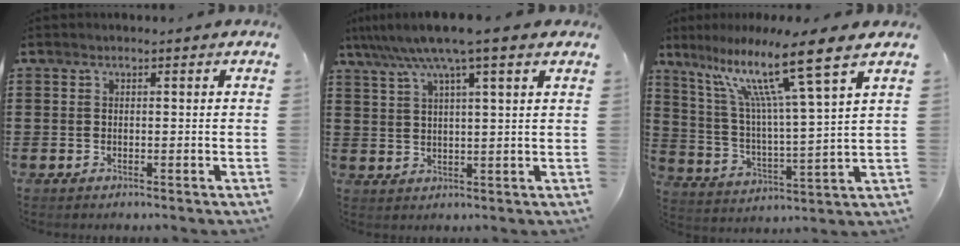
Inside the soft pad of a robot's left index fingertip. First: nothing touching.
{"total": 7.5, "force": [5.4, 0.0, 5.2], "torque": [-0.114, -0.011, 0.092]}
{"total": 13.3, "force": [8.9, 0.4, 9.8], "torque": [-0.207, -0.041, 0.139]}